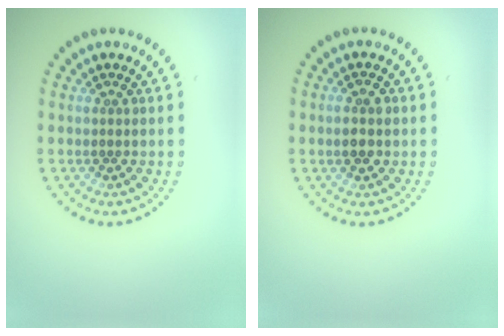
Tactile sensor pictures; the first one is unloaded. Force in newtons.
{"total": 1.9, "press": 1.9, "slide": 0.2}